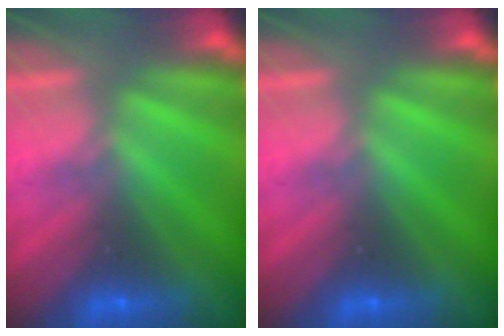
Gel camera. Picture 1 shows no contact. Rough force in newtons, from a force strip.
{"total": 0.0}